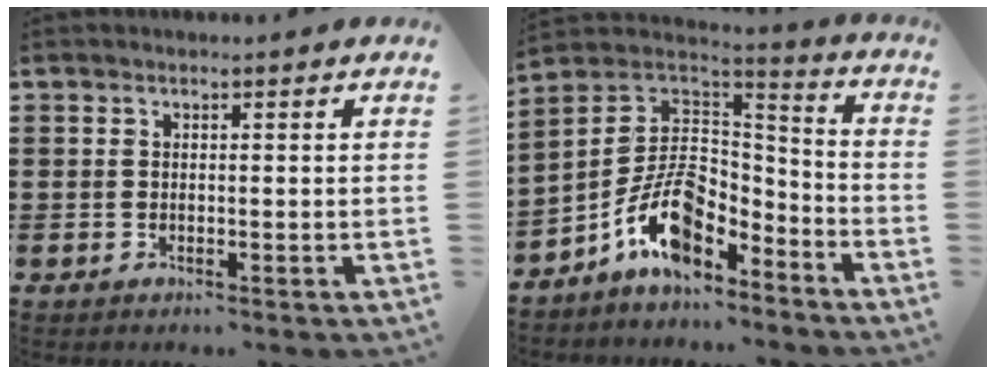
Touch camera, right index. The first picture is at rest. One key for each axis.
{"total": 11.3, "fx": -5.9, "fy": 6.4, "fz": 7.3, "tx": -0.164, "ty": 0.013, "tz": -0.117}